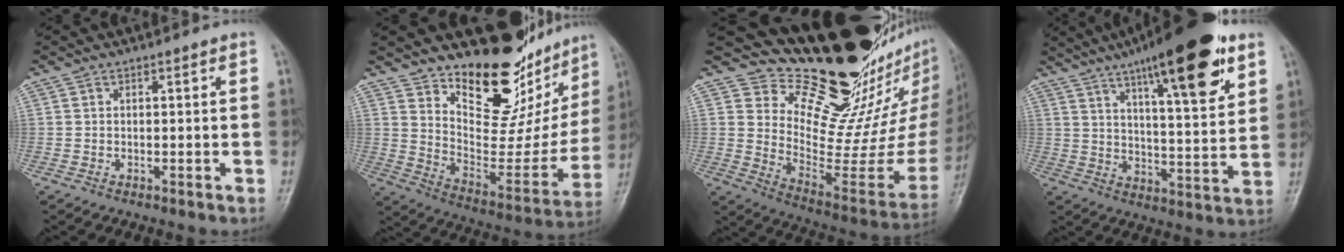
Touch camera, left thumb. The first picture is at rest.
{"total": 22.6, "force": [17.1, 9.6, 11.2], "torque": [-0.103, -0.123, 0.261]}
{"total": 24.9, "force": [20.1, 8.6, 11.9], "torque": [-0.121, -0.164, 0.298]}
{"total": 21.7, "force": [12.5, 5.3, 16.9], "torque": [-0.236, -0.038, 0.192]}